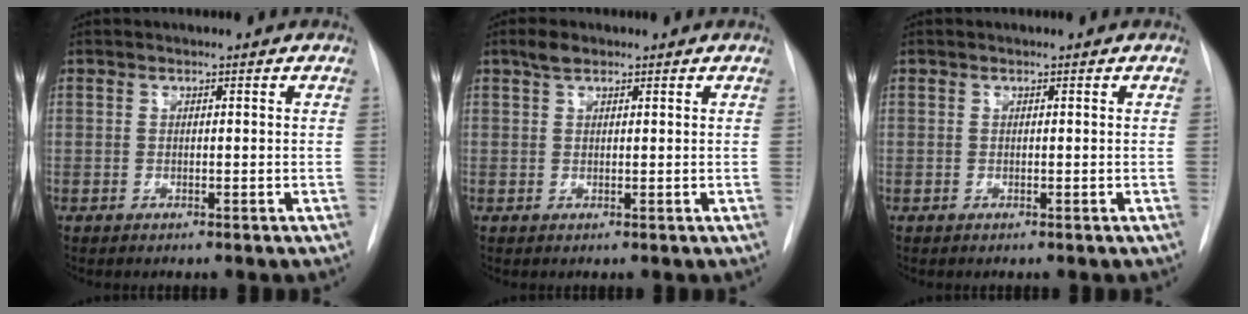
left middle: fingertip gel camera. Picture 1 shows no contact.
{"total": 2.0, "force": [1.4, 0.9, 1.0], "torque": [-0.023, 0.009, 0.025]}
{"total": 0.0}